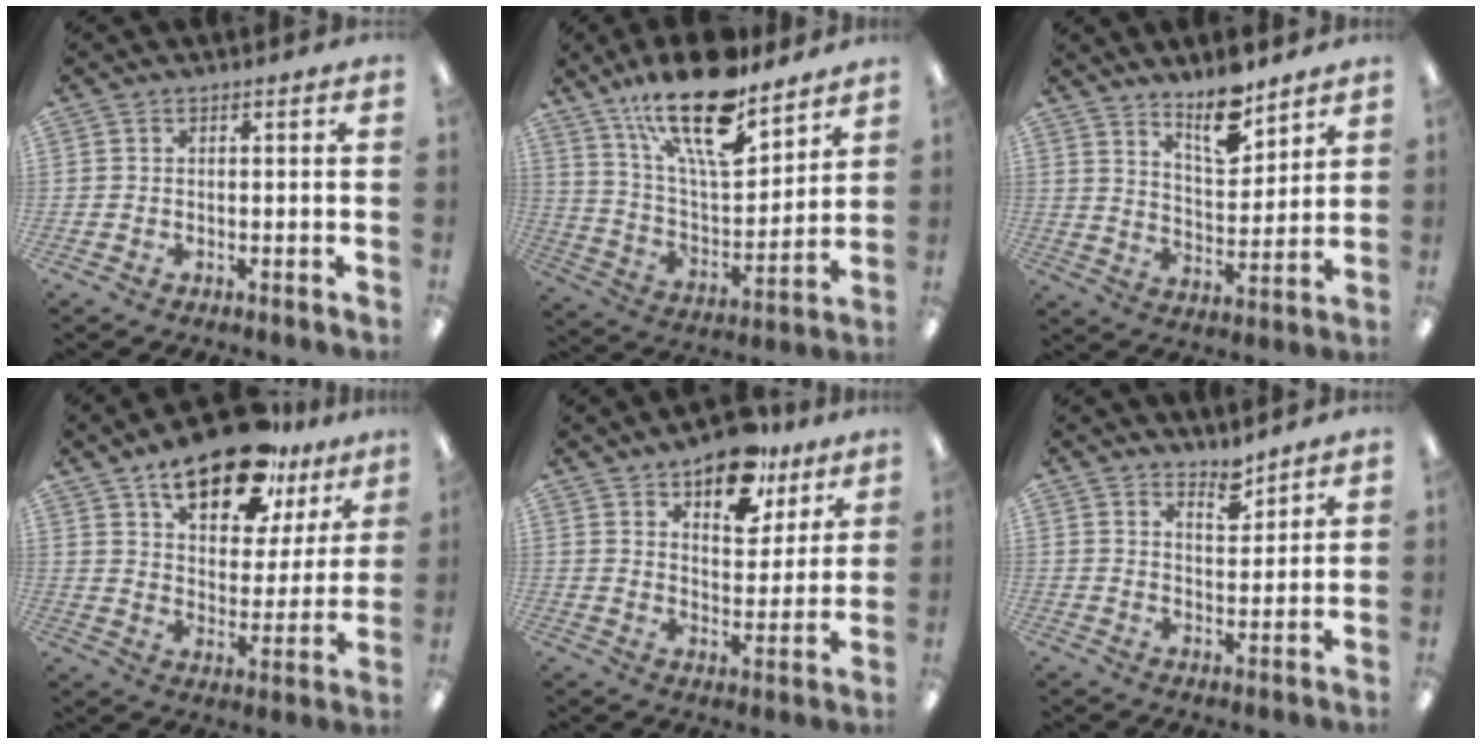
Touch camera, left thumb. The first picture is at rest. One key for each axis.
{"total": 22.5, "fx": 15.8, "fy": 7.8, "fz": 14.0, "tx": -0.234, "ty": -0.096, "tz": 0.268}
{"total": 11.8, "fx": 9.4, "fy": 4.0, "fz": 5.9, "tx": -0.075, "ty": -0.064, "tz": 0.161}
{"total": 19.2, "fx": 13.5, "fy": 8.3, "fz": 10.9, "tx": -0.169, "ty": -0.067, "tz": 0.229}
{"total": 14.8, "fx": 10.4, "fy": 7.3, "fz": 7.6, "tx": -0.099, "ty": -0.054, "tz": 0.181}
{"total": 5.0, "fx": 4.6, "fy": 1.4, "fz": 1.5, "tx": 0.001, "ty": -0.042, "tz": 0.076}